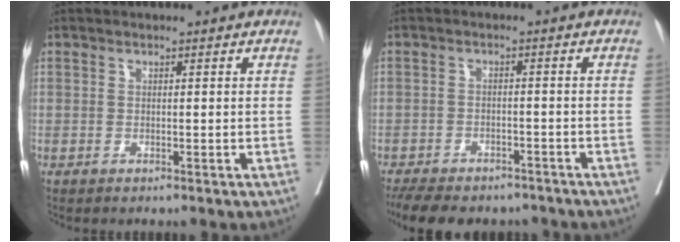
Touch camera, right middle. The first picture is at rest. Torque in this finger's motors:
{"motor_torque": [0.63, -0.60, 0.09, 0.03]}